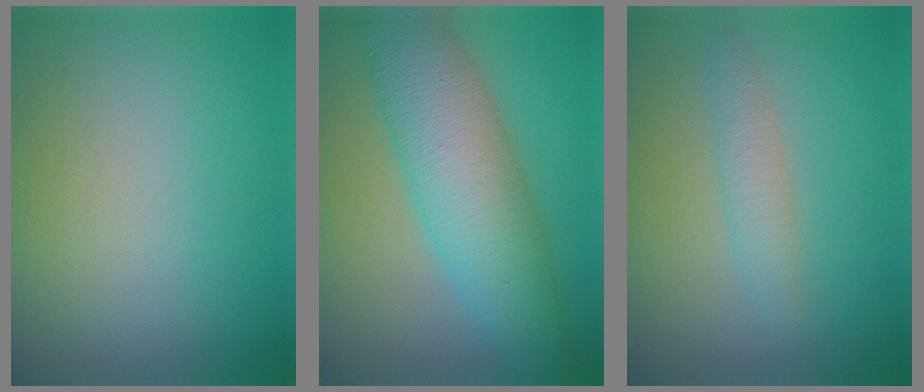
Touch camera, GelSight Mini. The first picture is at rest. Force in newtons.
{"total": 8.4, "press": 8.4, "slide": 0.1}
{"total": 1.9, "press": 1.9, "slide": 0.1}